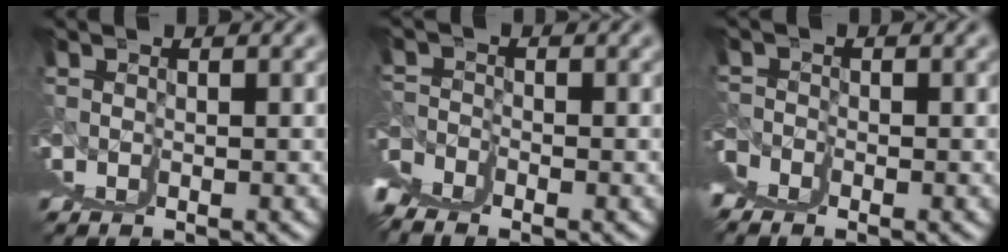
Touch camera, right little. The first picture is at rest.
{"total": 2.8, "force": [1.8, -2.1, 0.3], "torque": [0.006, 0.012, 0.033]}
{"total": 2.8, "force": [1.3, -2.4, -0.6], "torque": [0.026, 0.014, 0.023]}